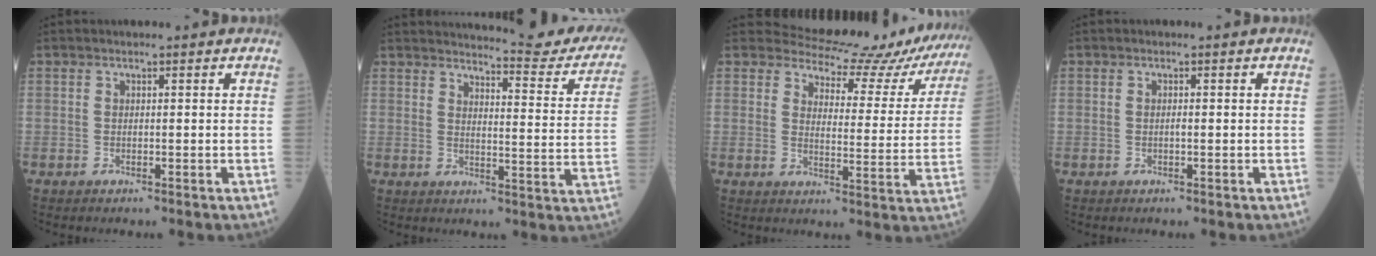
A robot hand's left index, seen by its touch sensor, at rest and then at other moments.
{"total": 16.3, "force": [15.7, 0.4, 4.4], "torque": [-0.053, -0.095, 0.173]}
{"total": 16.6, "force": [15.7, 4.9, 2.4], "torque": [0.000, -0.060, 0.158]}
{"total": 0.6, "force": [-0.1, 0.1, 0.6], "torque": [-0.013, 0.001, 0.002]}